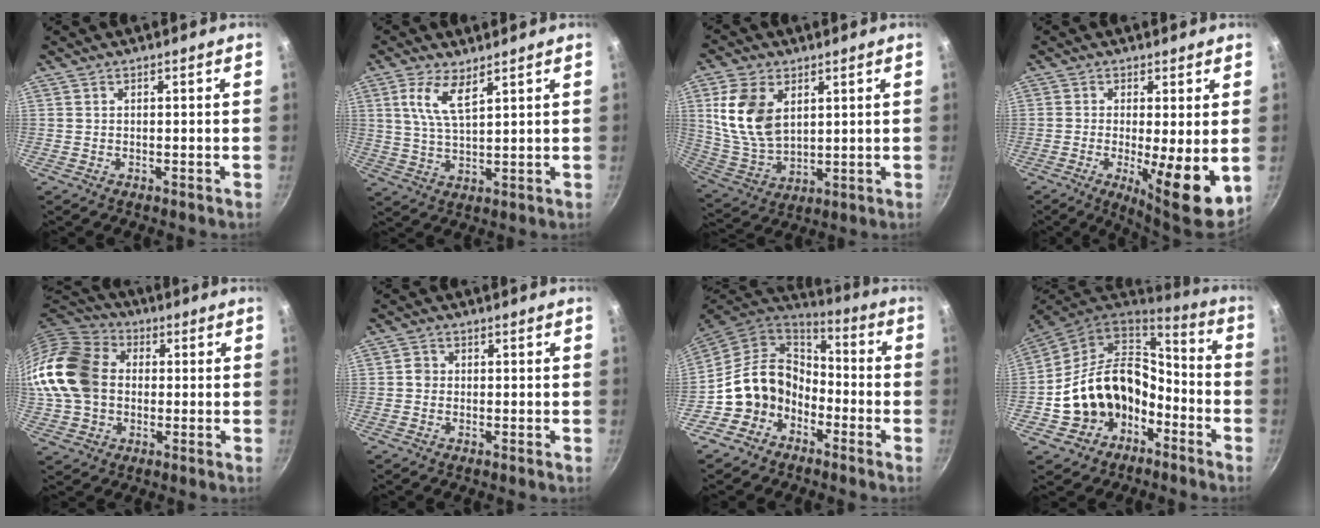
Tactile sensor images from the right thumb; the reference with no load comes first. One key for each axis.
{"total": 6.8, "fx": 3.5, "fy": 2.3, "fz": 5.3, "tx": -0.104, "ty": -0.024, "tz": 0.071}
{"total": 13.1, "fx": 4.0, "fy": 8.3, "fz": 9.2, "tx": -0.169, "ty": -0.021, "tz": 0.093}
{"total": 10.5, "fx": -1.3, "fy": 2.4, "fz": 10.1, "tx": -0.149, "ty": -0.015, "tz": -0.013}
{"total": 19.9, "fx": 0.9, "fy": 15.4, "fz": 12.6, "tx": -0.253, "ty": 0.038, "tz": 0.008}
{"total": 1.6, "fx": -0.1, "fy": 1.5, "fz": 0.6, "tx": -0.005, "ty": 0.008, "tz": -0.004}
{"total": 13.1, "fx": -4.7, "fy": 10.8, "fz": 5.7, "tx": -0.066, "ty": 0.062, "tz": -0.098}
{"total": 18.3, "fx": -5.5, "fy": 14.3, "fz": 10.1, "tx": -0.161, "ty": 0.071, "tz": -0.080}